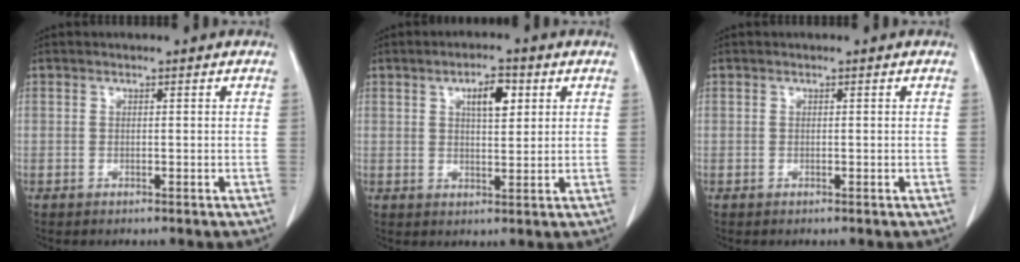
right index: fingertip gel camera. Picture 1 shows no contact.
{"total": 5.1, "force": [2.1, 1.8, 4.3], "torque": [-0.072, 0.004, 0.034]}
{"total": 0.0}